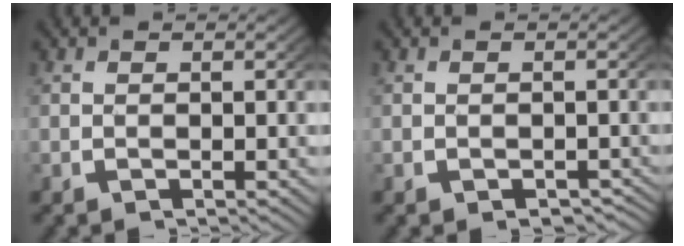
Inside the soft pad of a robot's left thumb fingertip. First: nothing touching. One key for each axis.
{"total": 1.7, "fx": -1.5, "fy": 0.7, "fz": 0.5, "tx": -0.004, "ty": -0.005, "tz": -0.020}